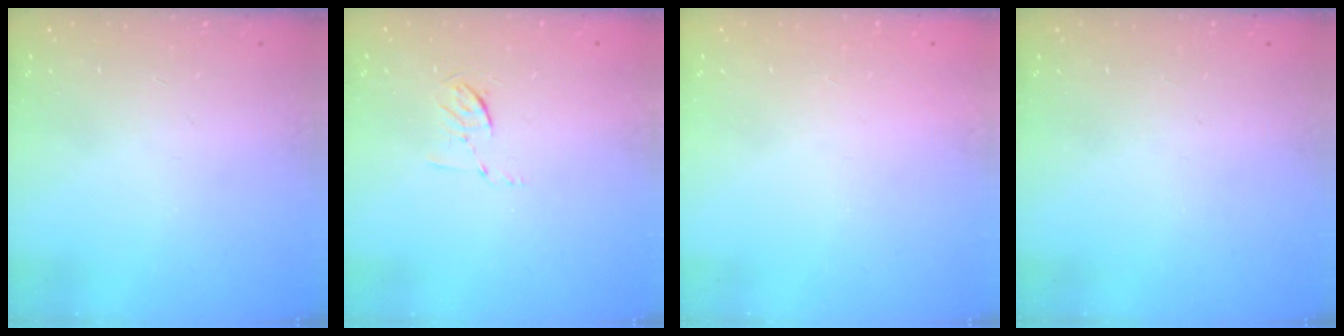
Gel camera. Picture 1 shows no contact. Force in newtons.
{"total": 5.4, "press": 5.1, "slide": 1.8}
{"total": 1.6, "press": 1.5, "slide": 0.1}
{"total": 0.0}